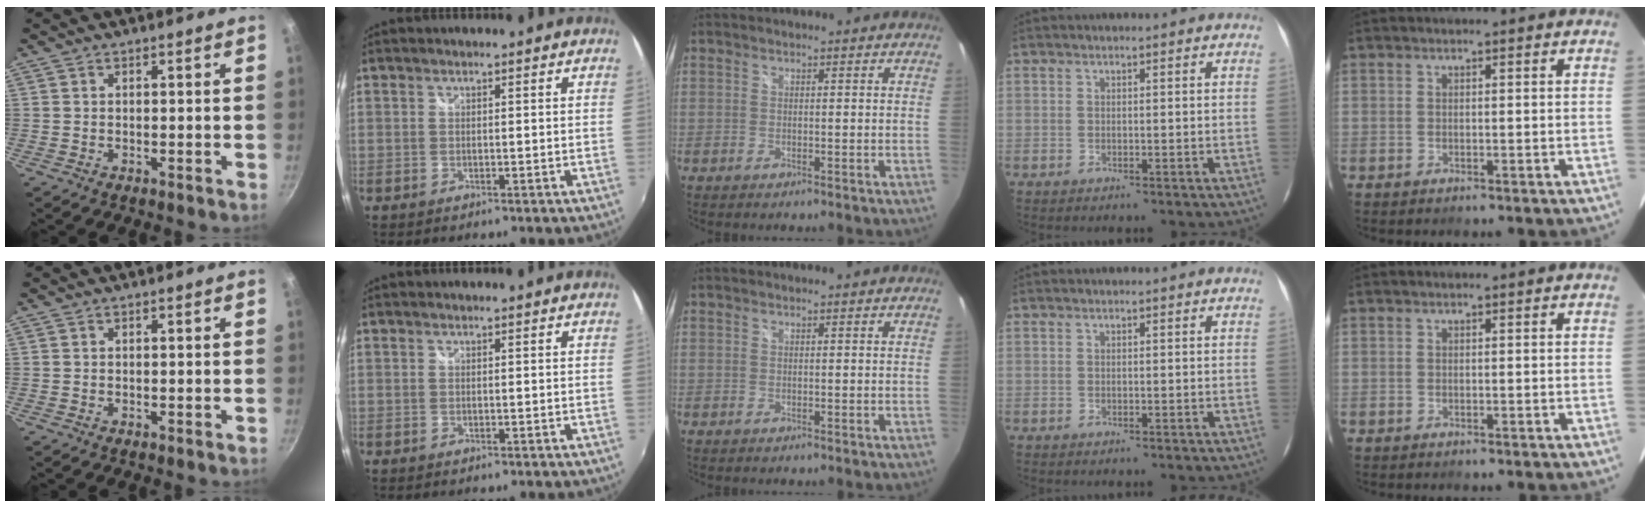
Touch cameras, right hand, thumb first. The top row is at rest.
{}